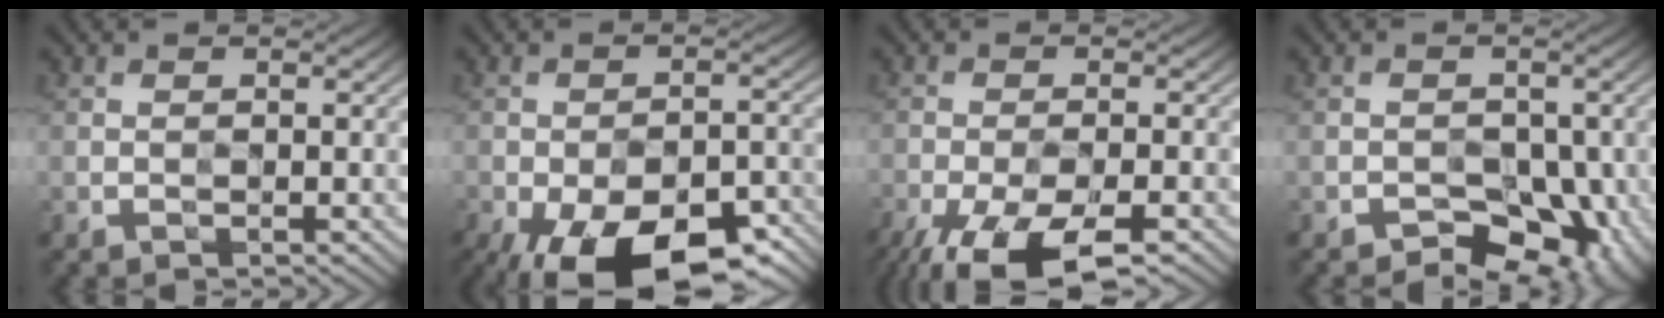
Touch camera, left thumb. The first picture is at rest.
{"total": 18.3, "force": [-12.0, 7.9, 11.4], "torque": [-0.177, -0.039, -0.168]}
{"total": 12.3, "force": [-8.1, 4.3, 8.2], "torque": [-0.157, -0.040, -0.123]}
{"total": 6.8, "force": [-3.8, 4.4, 3.6], "torque": [-0.021, 0.004, -0.050]}